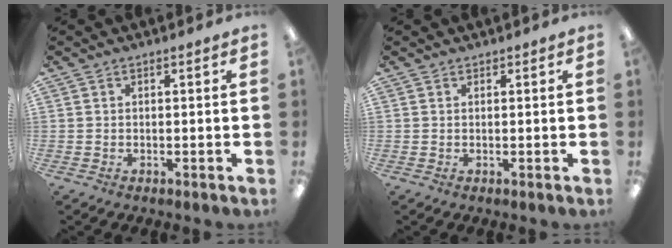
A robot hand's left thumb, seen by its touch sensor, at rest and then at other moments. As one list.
[{"total": 0.6, "force": [0.6, 0.2, 0.0], "torque": [-0.001, 0.001, 0.011]}]